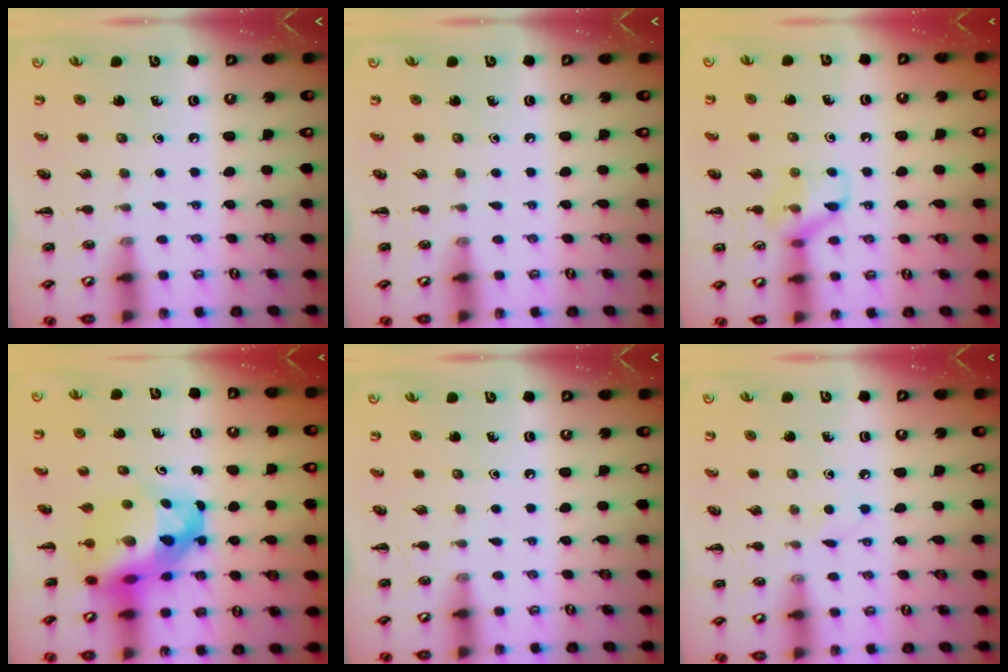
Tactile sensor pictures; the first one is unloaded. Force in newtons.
{"total": 0.0}
{"total": 9.3, "press": 9.2, "slide": 0.8}
{"total": 12.5, "press": 12.0, "slide": 3.4}
{"total": 0.0}
{"total": 2.7, "press": 2.6, "slide": 0.9}